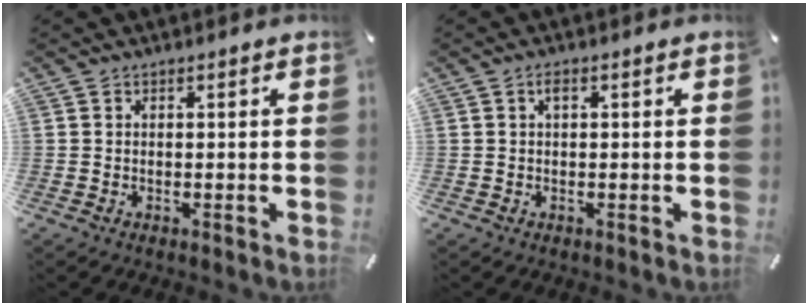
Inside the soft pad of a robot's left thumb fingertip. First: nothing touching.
{"total": 1.2, "force": [0.4, 0.6, 1.0], "torque": [-0.021, 0.006, 0.006]}